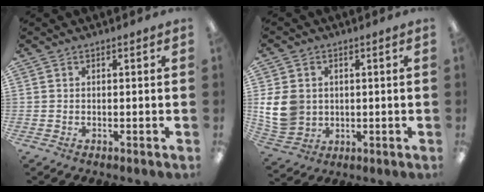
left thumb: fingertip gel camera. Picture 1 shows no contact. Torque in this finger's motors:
{"motor_torque": [-0.09, 0.57, 0.35, -0.28, 0.05]}